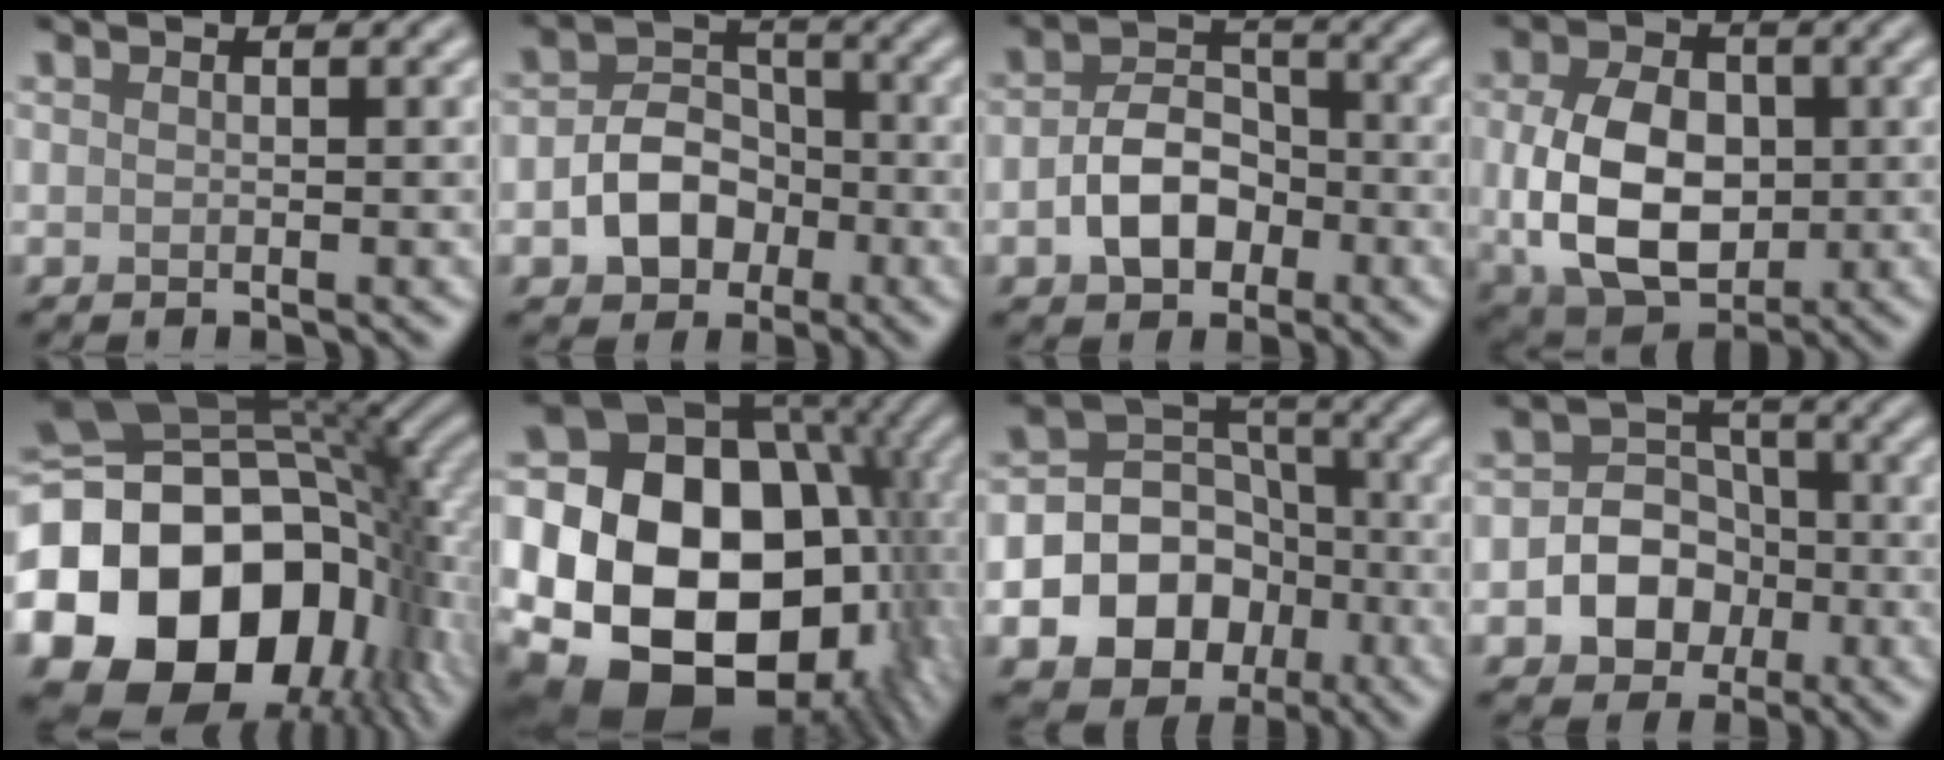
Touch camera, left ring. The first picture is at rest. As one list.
[{"total": 5.1, "force": [-1.7, 3.9, 2.9], "torque": [-0.040, 0.002, -0.032]}, {"total": 5.1, "force": [-1.6, 3.6, 3.2], "torque": [-0.054, 0.002, -0.033]}, {"total": 9.3, "force": [-0.4, 6.6, 6.6], "torque": [-0.139, -0.012, -0.004]}, {"total": 20.1, "force": [-5.2, 14.0, 13.5], "torque": [-0.270, -0.032, -0.079]}, {"total": 22.1, "force": [-1.8, 16.7, 14.3], "torque": [-0.234, 0.004, -0.037]}, {"total": 12.7, "force": [-4.9, 10.8, 4.6], "torque": [-0.080, -0.020, -0.098]}, {"total": 5.7, "force": [-1.6, 4.7, 2.7], "torque": [-0.013, 0.002, -0.051]}]